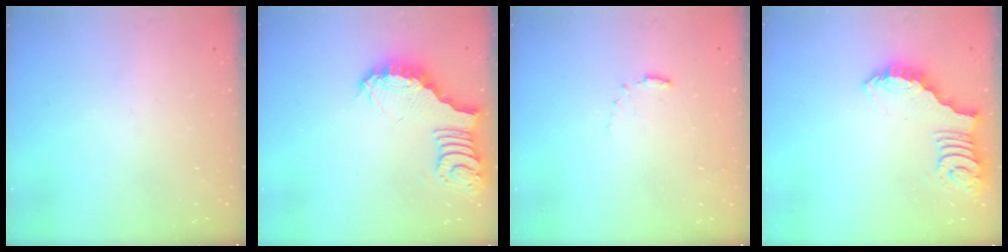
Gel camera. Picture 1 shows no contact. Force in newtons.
{"total": 3.6, "press": 3.6, "slide": 0.6}
{"total": 3.6, "press": 3.6, "slide": 0.4}
{"total": 2.6, "press": 2.5, "slide": 0.5}